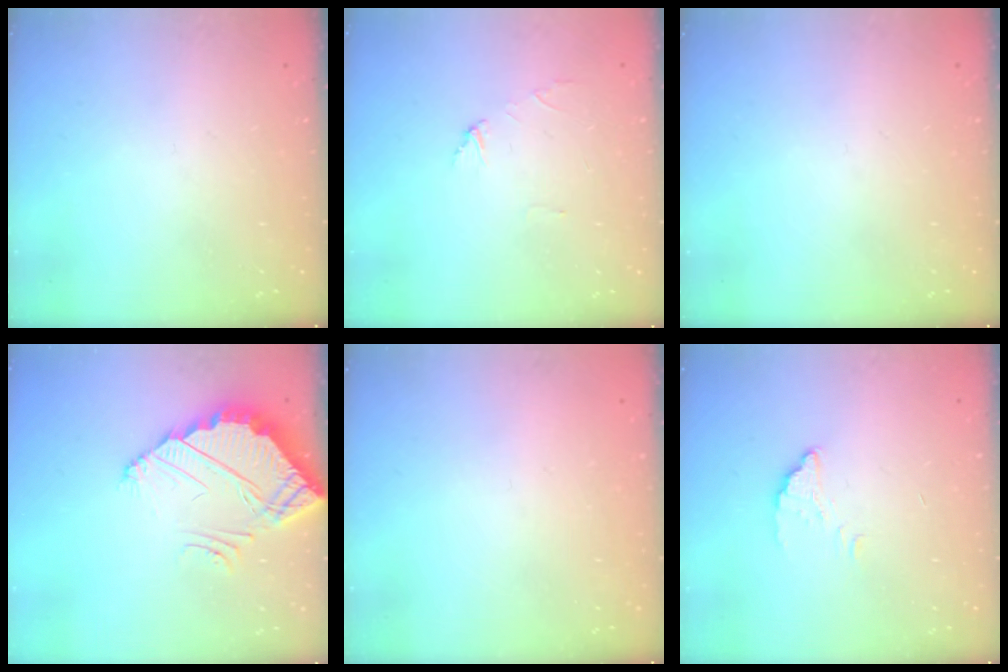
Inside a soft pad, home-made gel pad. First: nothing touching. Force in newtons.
{"total": 2.7, "press": 2.7, "slide": 0.2}
{"total": 0.0}
{"total": 3.9, "press": 3.9, "slide": 0.3}
{"total": 2.2, "press": 2.2, "slide": 0.1}
{"total": 1.5, "press": 1.5, "slide": 0.1}